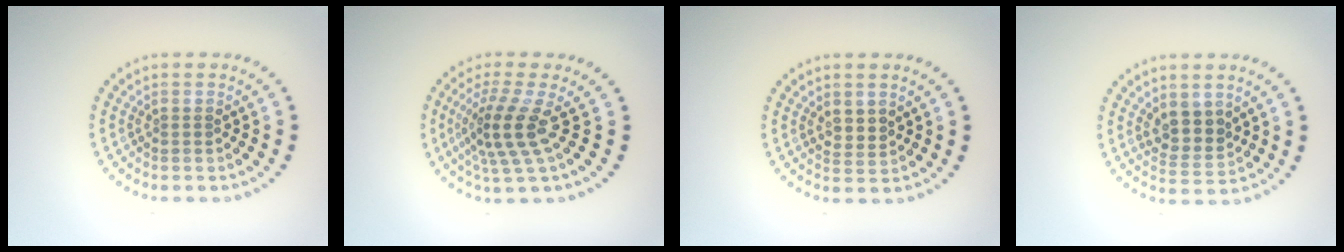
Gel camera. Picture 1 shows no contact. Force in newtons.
{"total": 4.2, "press": 3.0, "slide": 2.8}
{"total": 1.5, "press": 1.3, "slide": 0.7}
{"total": 2.9, "press": 2.6, "slide": 1.4}